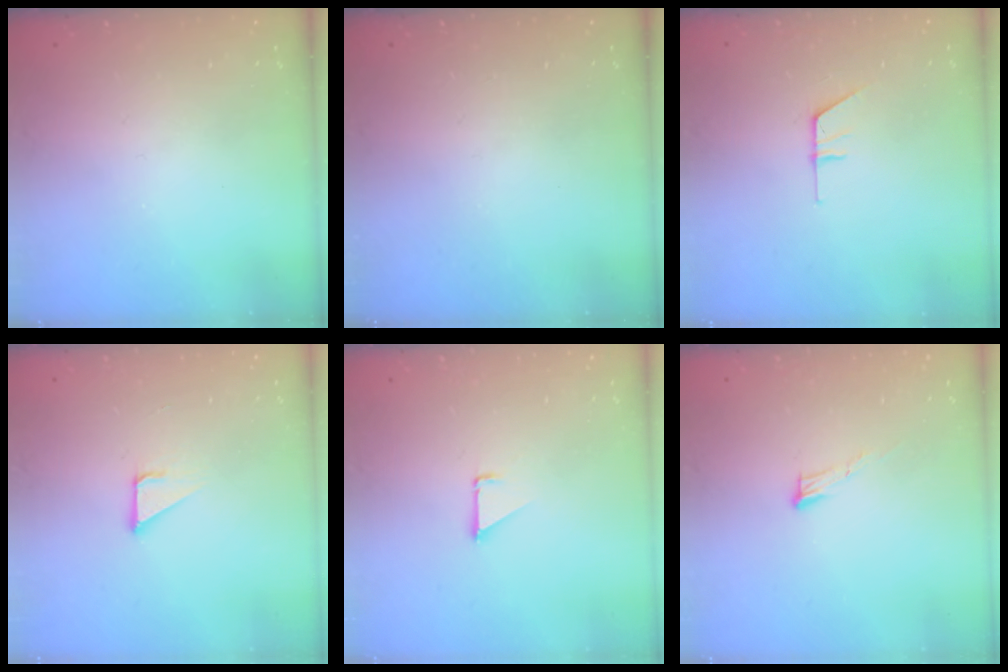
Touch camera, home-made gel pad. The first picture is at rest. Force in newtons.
{"total": 0.0}
{"total": 5.4, "press": 5.4, "slide": 0.5}
{"total": 2.1, "press": 2.1, "slide": 0.0}
{"total": 1.1, "press": 1.1, "slide": 0.1}
{"total": 5.7, "press": 5.7, "slide": 0.3}